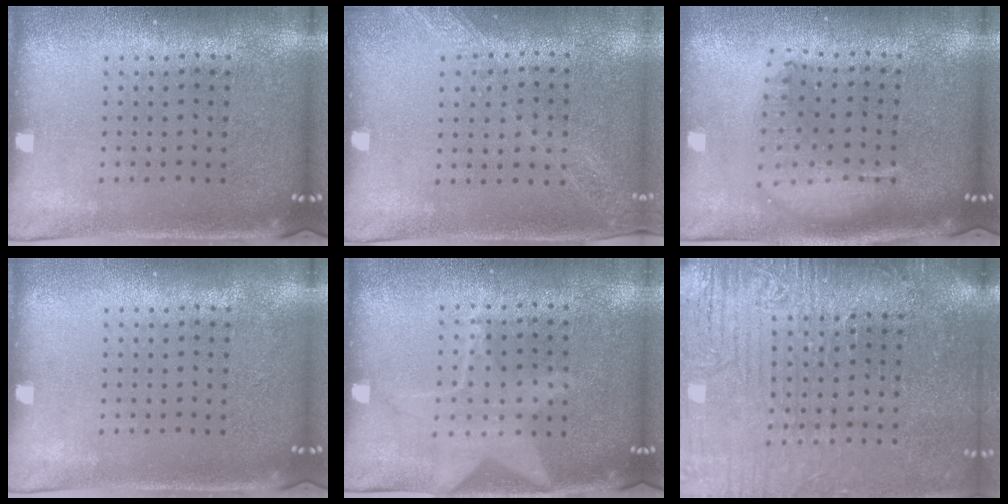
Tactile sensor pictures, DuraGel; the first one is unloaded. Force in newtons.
{"total": 1.2, "press": 1.2, "slide": 0.2}
{"total": 1.8, "press": 1.5, "slide": 1.0}
{"total": 0.0}
{"total": 1.3, "press": 1.2, "slide": 0.3}
{"total": 4.1, "press": 3.6, "slide": 2.0}